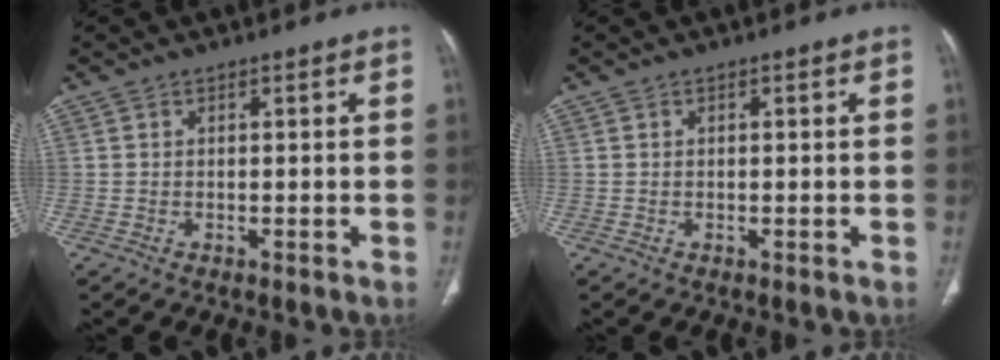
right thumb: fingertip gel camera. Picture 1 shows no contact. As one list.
[{"total": 0.0}]